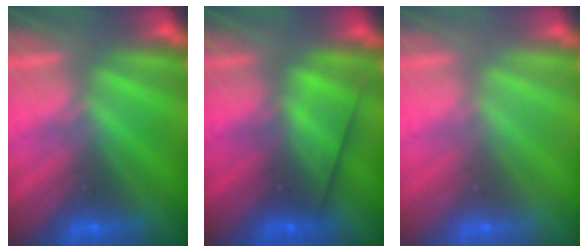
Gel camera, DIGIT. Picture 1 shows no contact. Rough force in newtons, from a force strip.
{"total": 2.7}
{"total": 3.0}